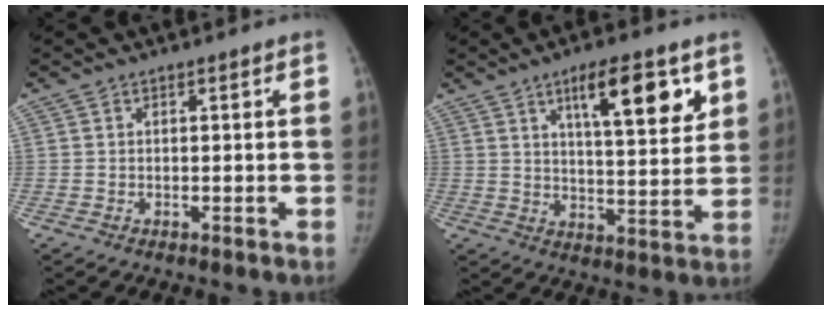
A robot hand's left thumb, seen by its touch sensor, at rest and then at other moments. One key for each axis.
{"total": 13.4, "fx": 6.6, "fy": 4.1, "fz": 10.9, "tx": -0.136, "ty": -0.032, "tz": 0.101}